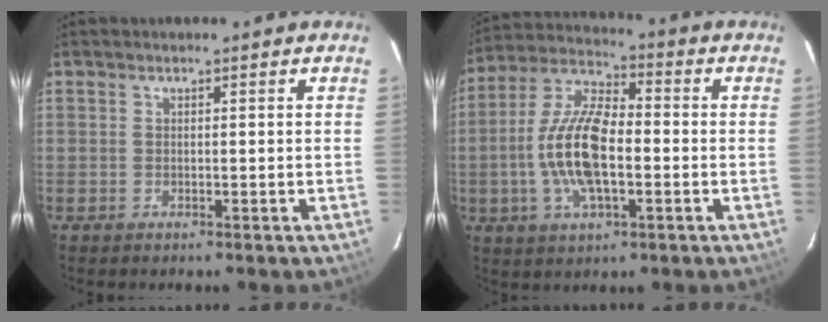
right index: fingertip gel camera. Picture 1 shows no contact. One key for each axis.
{"total": 14.1, "fx": -2.4, "fy": 5.7, "fz": 12.7, "tx": -0.263, "ty": 0.006, "tz": -0.049}